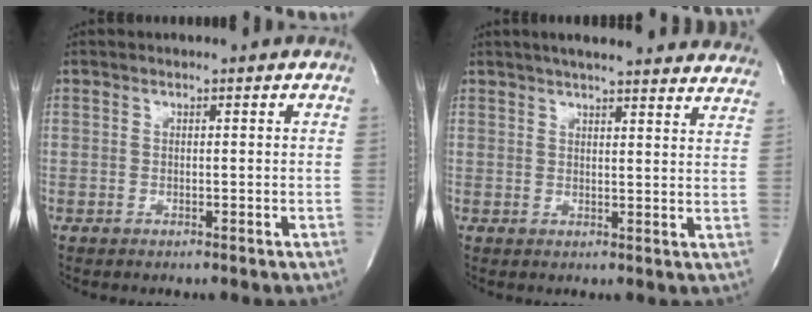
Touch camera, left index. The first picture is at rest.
{"total": 23.6, "force": [21.6, 3.2, 9.0], "torque": [-0.129, -0.017, 0.252]}